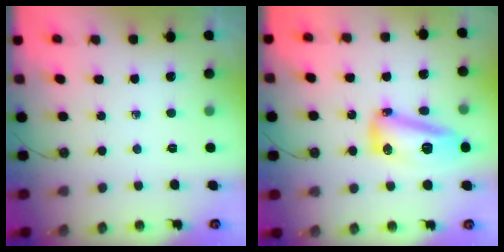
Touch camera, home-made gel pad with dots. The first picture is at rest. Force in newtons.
{"total": 16.4, "press": 14.7, "slide": 7.2}